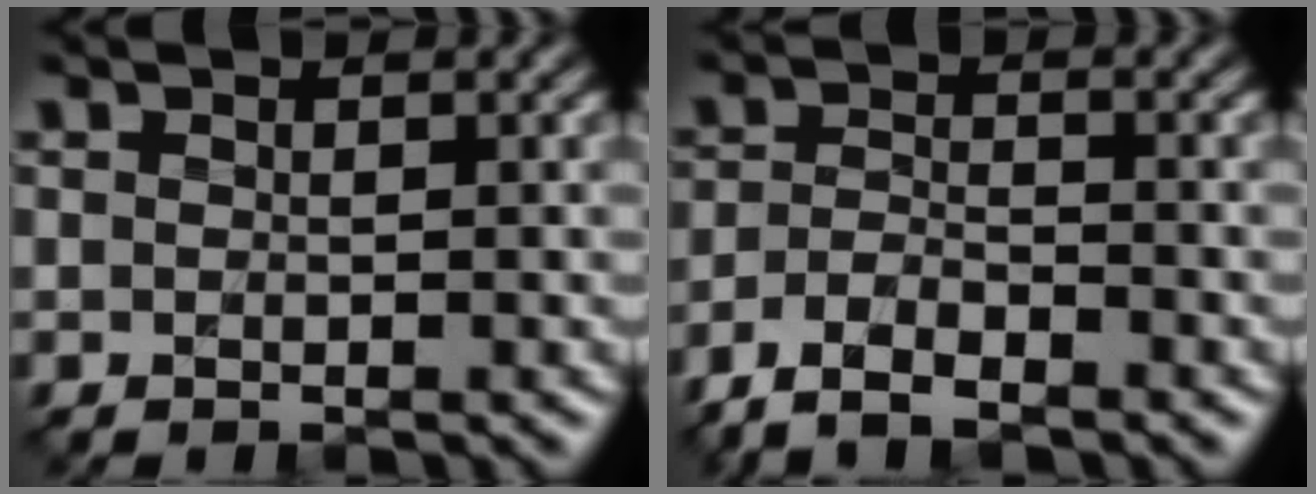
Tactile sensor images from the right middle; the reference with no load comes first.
{"total": 4.1, "force": [-3.2, 1.2, 2.3], "torque": [-0.047, -0.004, -0.068]}